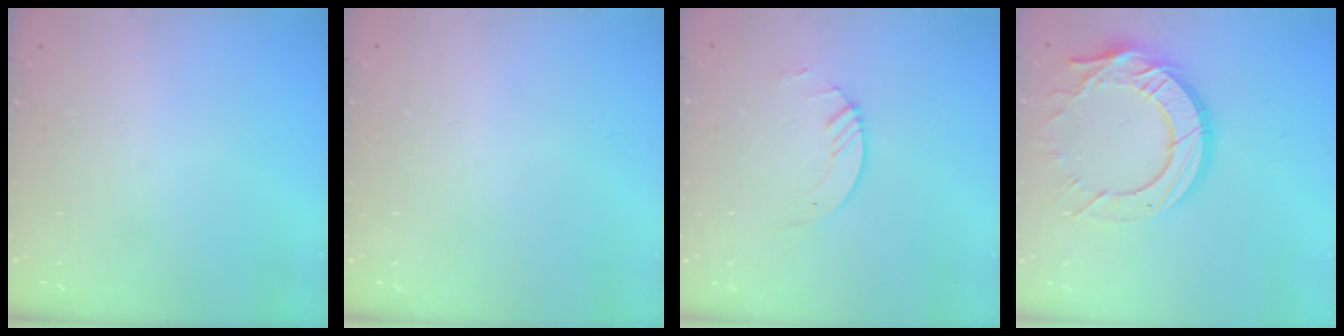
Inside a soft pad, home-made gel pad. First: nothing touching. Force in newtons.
{"total": 0.0}
{"total": 3.5, "press": 3.5, "slide": 0.3}
{"total": 17.4, "press": 17.3, "slide": 1.7}